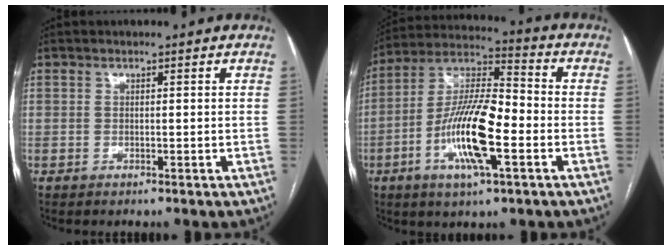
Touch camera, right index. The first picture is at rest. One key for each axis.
{"total": 14.9, "fx": -4.4, "fy": 3.3, "fz": 13.9, "tx": -0.274, "ty": 0.002, "tz": -0.081}